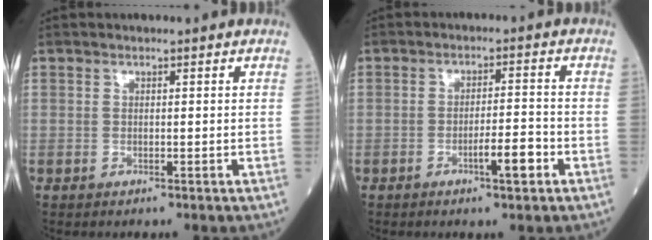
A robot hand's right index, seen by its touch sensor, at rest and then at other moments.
{"total": 4.4, "force": [-2.1, 0.5, 3.9], "torque": [-0.057, 0.000, -0.035]}